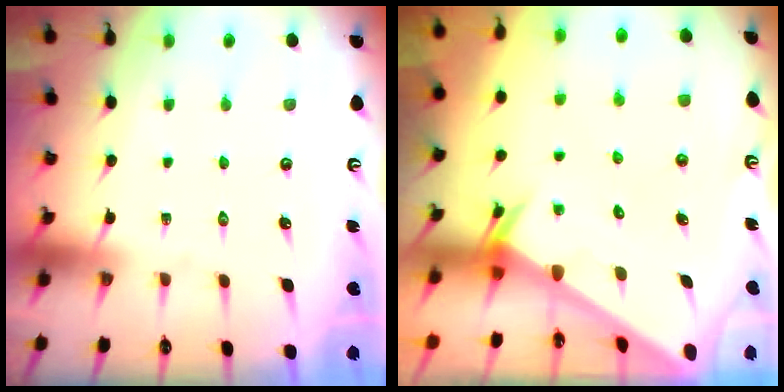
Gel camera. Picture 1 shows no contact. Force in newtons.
{"total": 2.3, "press": 2.3, "slide": 0.1}